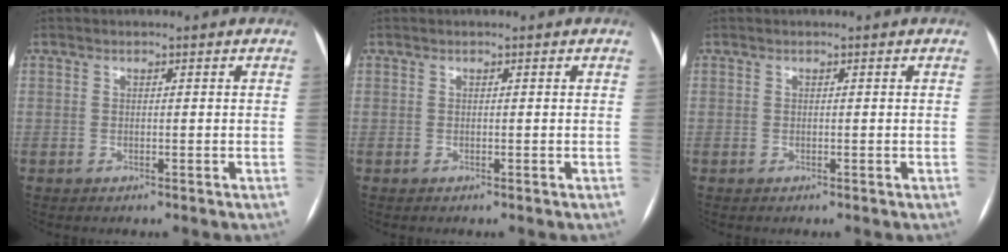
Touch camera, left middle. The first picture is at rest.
{"total": 0.0}
{"total": 0.0}